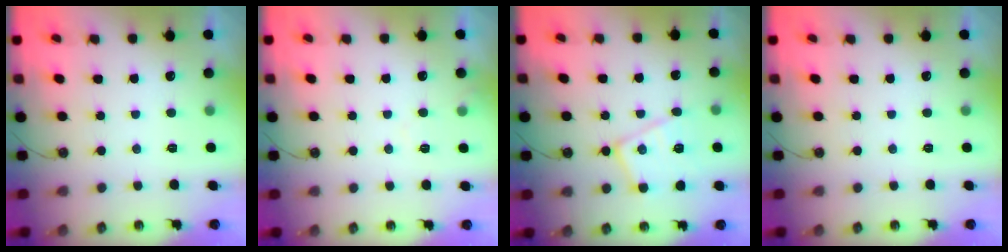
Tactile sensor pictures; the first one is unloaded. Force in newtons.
{"total": 4.2, "press": 4.1, "slide": 0.7}
{"total": 14.6, "press": 14.6, "slide": 1.2}
{"total": 0.0}